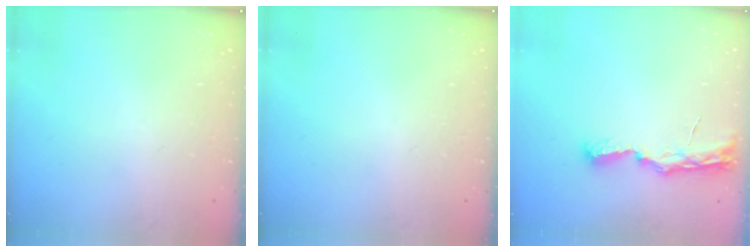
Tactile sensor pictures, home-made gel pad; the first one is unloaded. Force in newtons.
{"total": 0.0}
{"total": 8.0, "press": 8.0, "slide": 0.7}